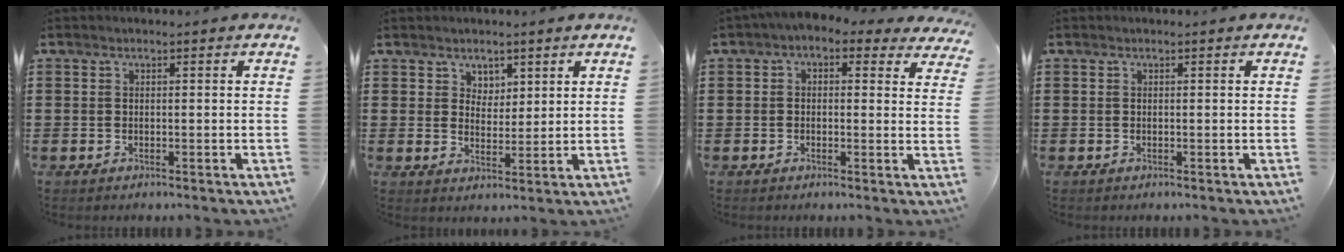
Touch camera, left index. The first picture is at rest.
{"total": 3.0, "force": [2.3, 2.0, 0.1], "torque": [-0.005, 0.001, 0.041]}
{"total": 1.9, "force": [0.7, 1.1, 1.4], "torque": [-0.033, 0.001, 0.007]}
{"total": 0.0}